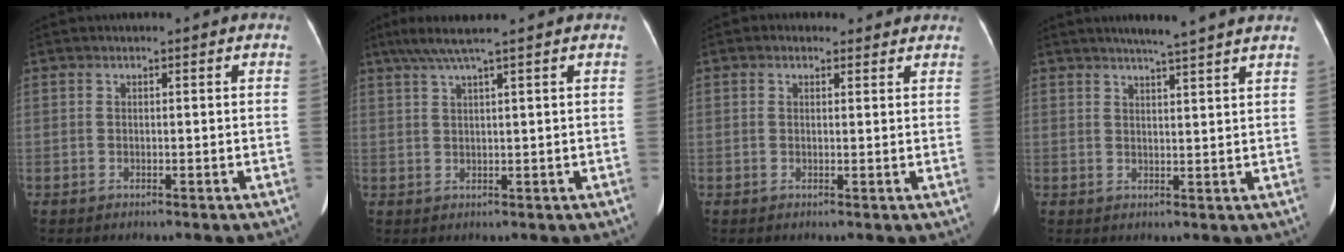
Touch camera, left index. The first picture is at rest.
{"total": 4.6, "force": [3.3, -1.1, 3.0], "torque": [-0.063, 0.015, 0.064]}
{"total": 2.8, "force": [2.0, 1.8, 0.5], "torque": [-0.003, 0.014, 0.017]}
{"total": 7.5, "force": [6.4, -0.7, 3.9], "torque": [-0.056, 0.011, 0.072]}